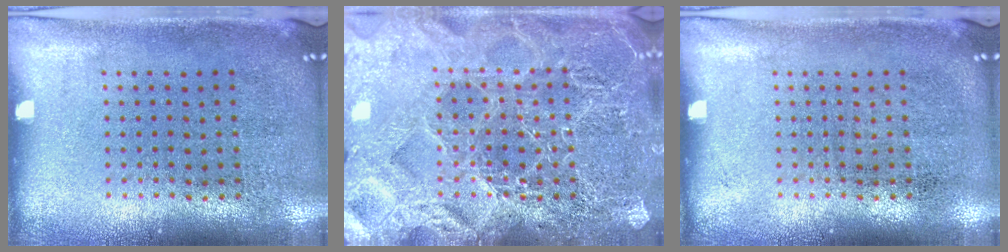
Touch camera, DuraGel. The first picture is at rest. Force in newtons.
{"total": 6.2, "press": 6.1, "slide": 0.9}
{"total": 0.0}